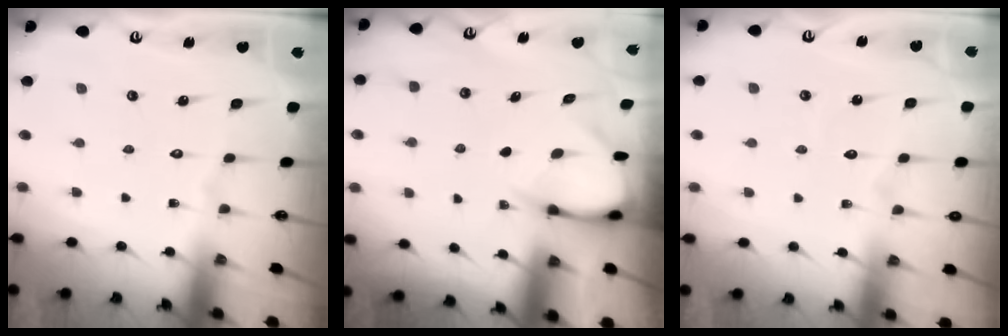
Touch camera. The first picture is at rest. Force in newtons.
{"total": 4.0, "press": 4.0, "slide": 0.4}
{"total": 3.3, "press": 3.3, "slide": 0.4}